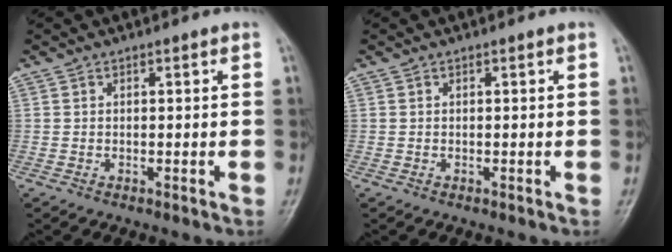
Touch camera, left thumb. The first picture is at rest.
{"total": 0.0}